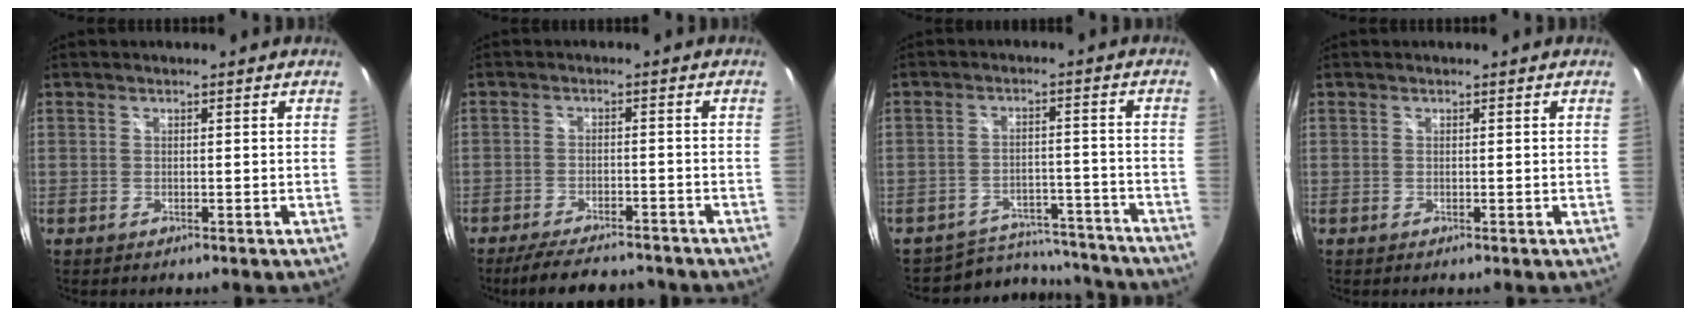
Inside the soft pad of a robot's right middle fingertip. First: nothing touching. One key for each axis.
{"total": 10.9, "fx": -9.4, "fy": 2.8, "fz": 4.8, "tx": -0.102, "ty": -0.015, "tz": -0.140}
{"total": 14.2, "fx": -13.2, "fy": 4.7, "fz": 1.8, "tx": -0.044, "ty": 0.026, "tz": -0.172}
{"total": 0.0}